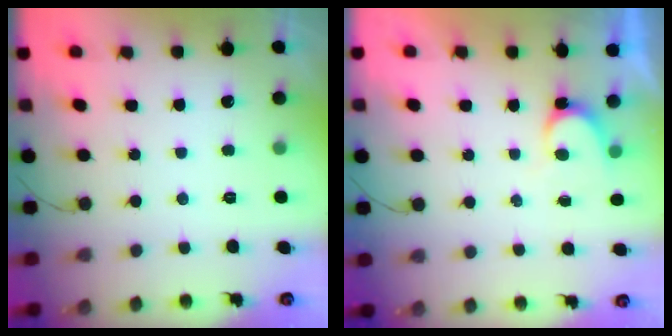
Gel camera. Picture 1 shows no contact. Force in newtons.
{"total": 4.9, "press": 4.9, "slide": 0.3}